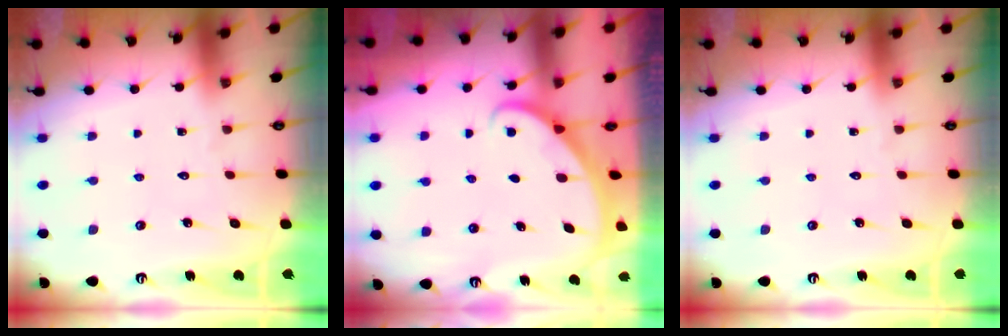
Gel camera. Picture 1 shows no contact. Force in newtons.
{"total": 2.1, "press": 2.1, "slide": 0.1}
{"total": 0.0}